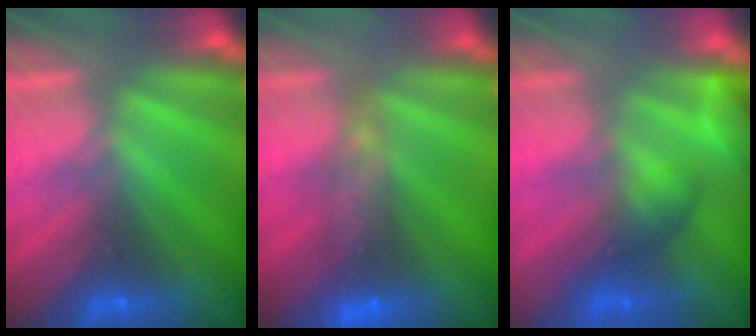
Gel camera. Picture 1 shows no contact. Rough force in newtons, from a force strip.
{"total": 6.4}
{"total": 4.9}